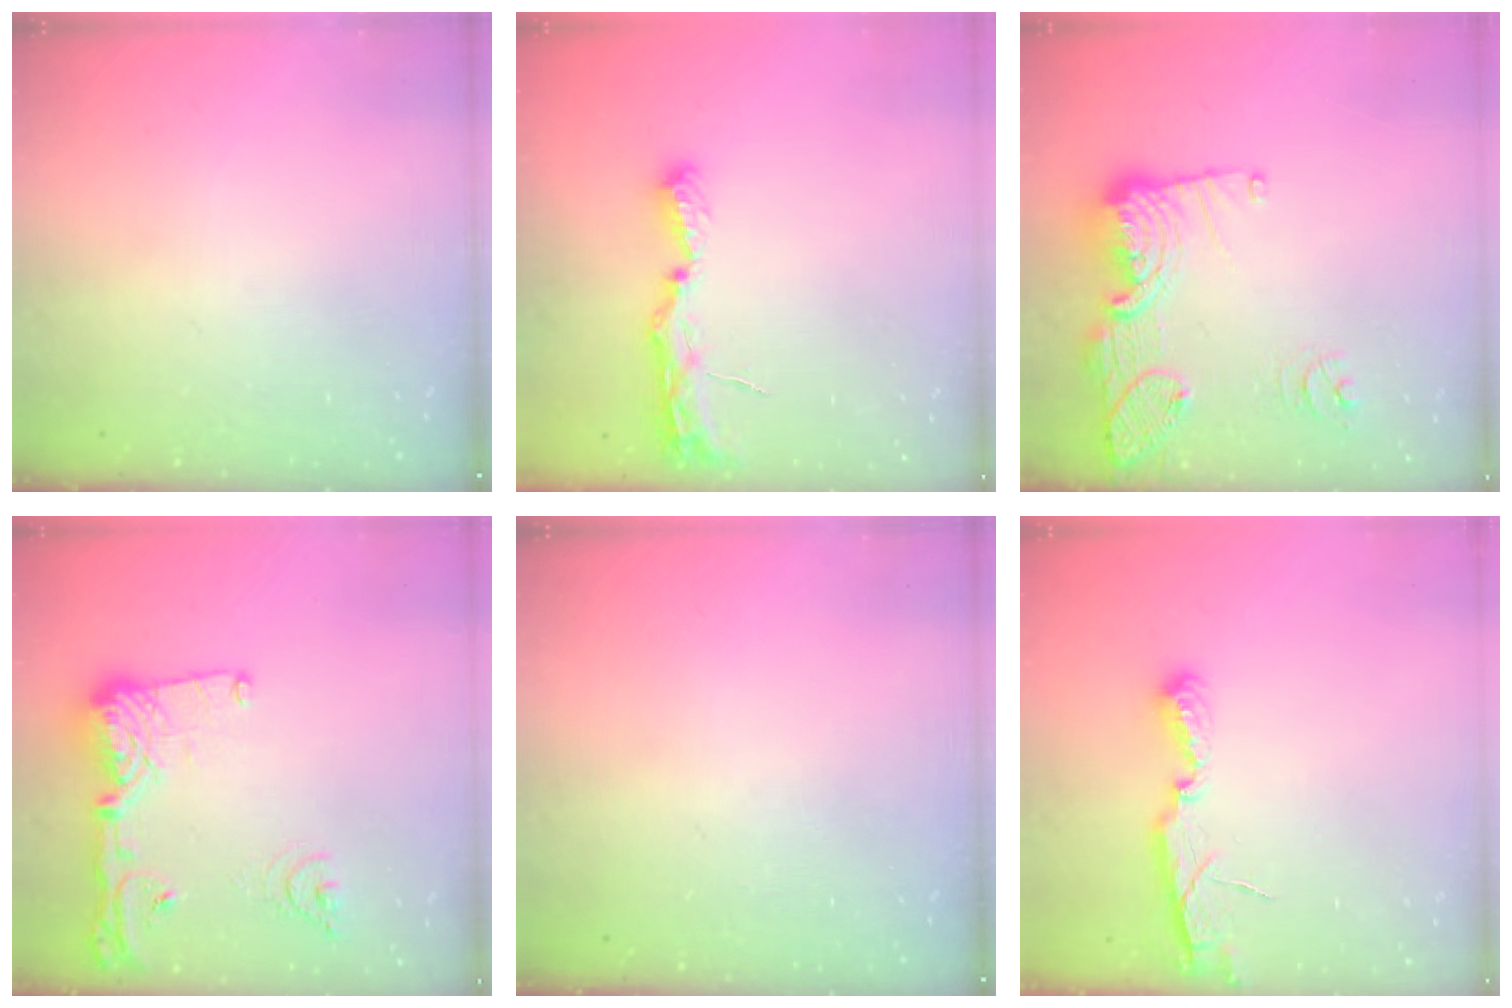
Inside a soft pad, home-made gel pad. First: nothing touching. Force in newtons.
{"total": 8.0, "press": 8.0, "slide": 0.7}
{"total": 17.6, "press": 17.3, "slide": 3.3}
{"total": 16.7, "press": 16.6, "slide": 1.9}
{"total": 0.0}
{"total": 6.5, "press": 6.5, "slide": 0.5}